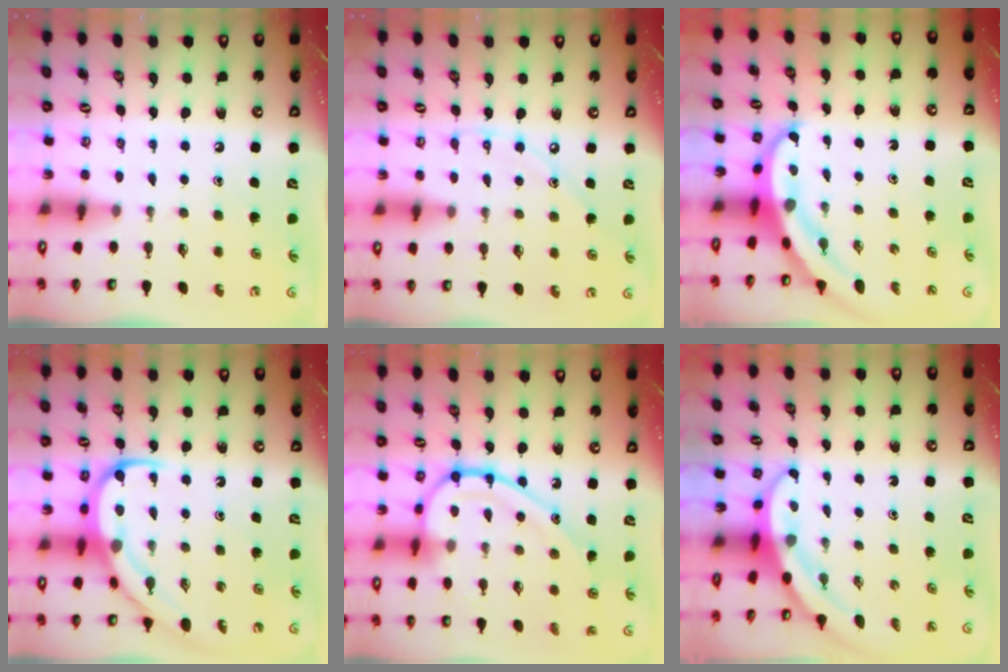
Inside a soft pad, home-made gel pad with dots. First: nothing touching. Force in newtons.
{"total": 7.2, "press": 7.1, "slide": 0.8}
{"total": 5.1, "press": 5.1, "slide": 0.5}
{"total": 10.1, "press": 10.0, "slide": 1.2}
{"total": 14.7, "press": 14.7, "slide": 0.4}
{"total": 3.7, "press": 3.7, "slide": 0.2}